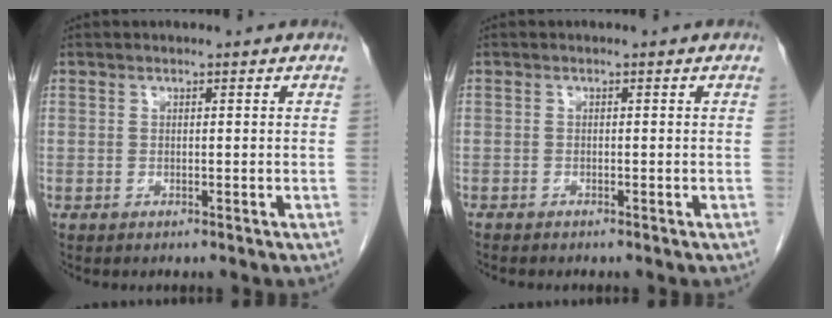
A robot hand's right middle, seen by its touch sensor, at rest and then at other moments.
{"total": 1.0, "force": [-1.0, 0.1, 0.4], "torque": [-0.011, -0.002, -0.017]}